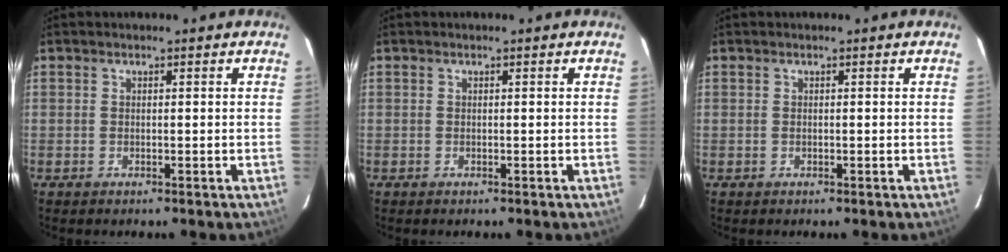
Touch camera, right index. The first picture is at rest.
{"total": 0.0}
{"total": 0.0}